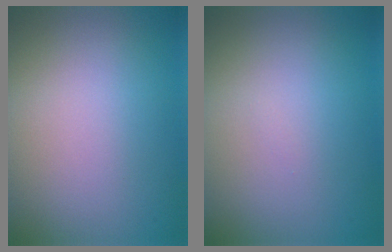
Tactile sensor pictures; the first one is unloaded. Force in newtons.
{"total": 0.0}